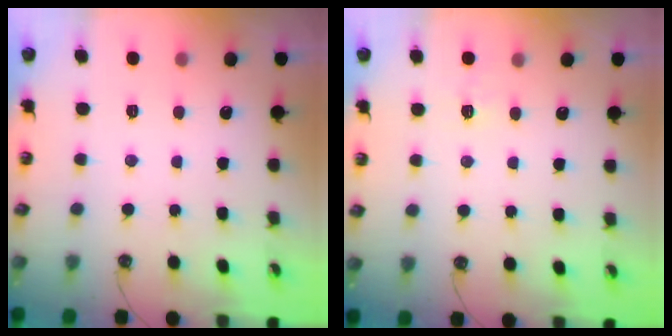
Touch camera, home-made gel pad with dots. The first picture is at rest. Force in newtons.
{"total": 2.8, "press": 2.8, "slide": 0.4}